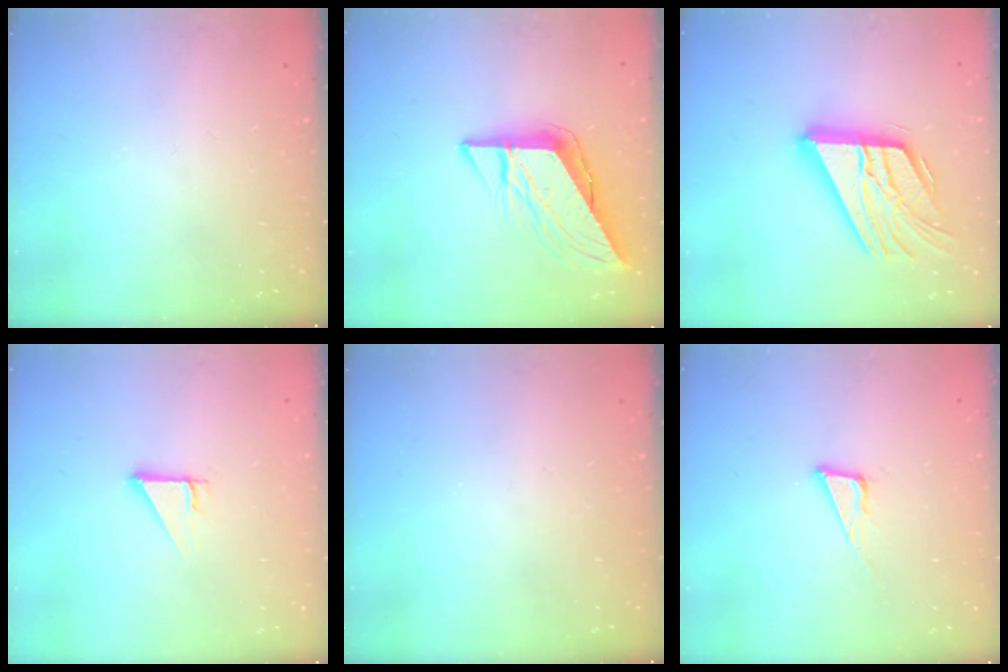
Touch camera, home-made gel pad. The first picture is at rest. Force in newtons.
{"total": 12.1, "press": 12.0, "slide": 1.3}
{"total": 21.7, "press": 21.6, "slide": 1.9}
{"total": 2.5, "press": 2.5, "slide": 0.1}
{"total": 0.0}
{"total": 7.0, "press": 6.4, "slide": 2.8}